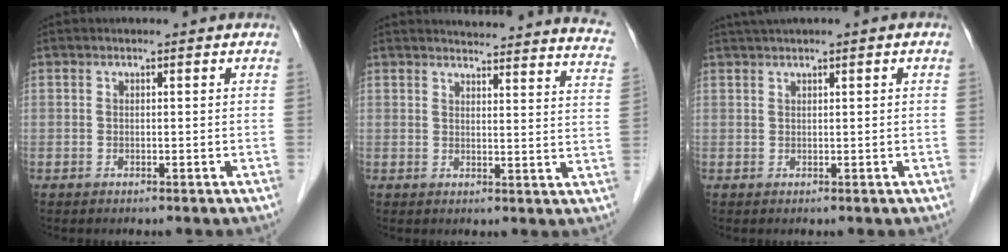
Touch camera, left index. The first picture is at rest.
{"total": 18.8, "force": [18.2, 1.3, 4.7], "torque": [-0.045, -0.082, 0.184]}
{"total": 2.4, "force": [1.6, -0.1, 1.8], "torque": [-0.040, 0.020, 0.034]}